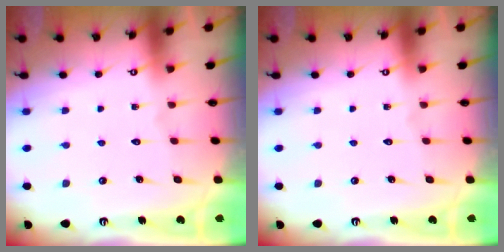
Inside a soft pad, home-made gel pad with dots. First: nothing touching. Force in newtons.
{"total": 0.0}